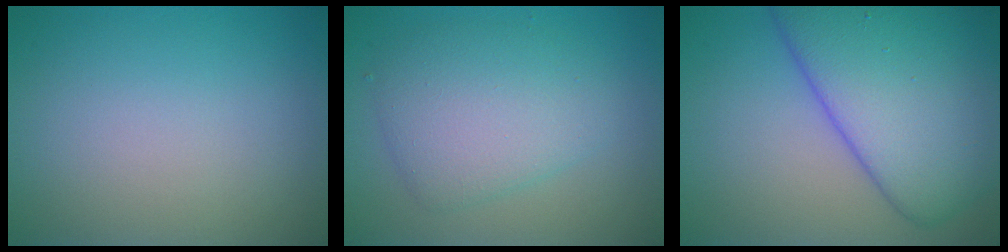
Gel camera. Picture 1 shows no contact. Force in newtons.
{"total": 4.9, "press": 4.9, "slide": 0.2}
{"total": 11.1, "press": 11.1, "slide": 0.5}